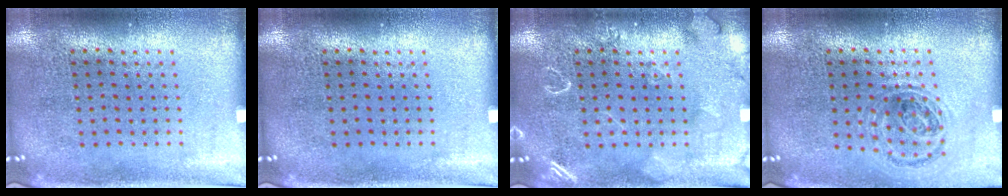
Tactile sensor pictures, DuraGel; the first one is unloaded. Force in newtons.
{"total": 0.0}
{"total": 2.4, "press": 2.4, "slide": 0.4}
{"total": 0.9, "press": 0.9, "slide": 0.3}